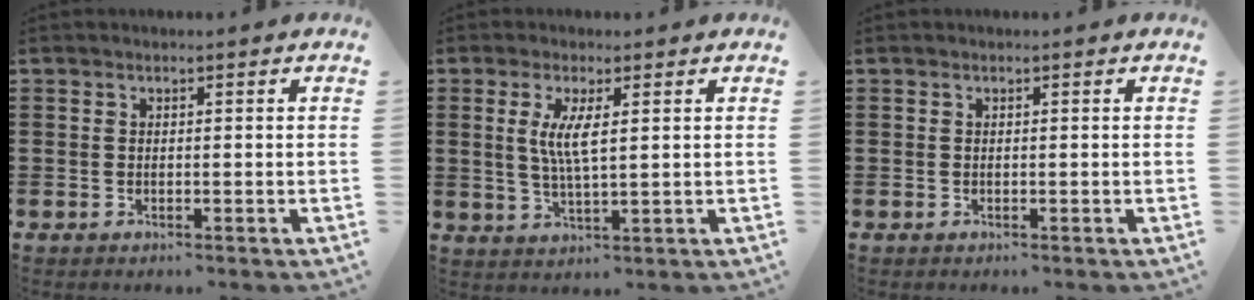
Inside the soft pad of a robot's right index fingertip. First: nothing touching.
{"total": 4.9, "force": [1.2, 0.9, 4.7], "torque": [-0.095, 0.000, 0.018]}
{"total": 0.0}